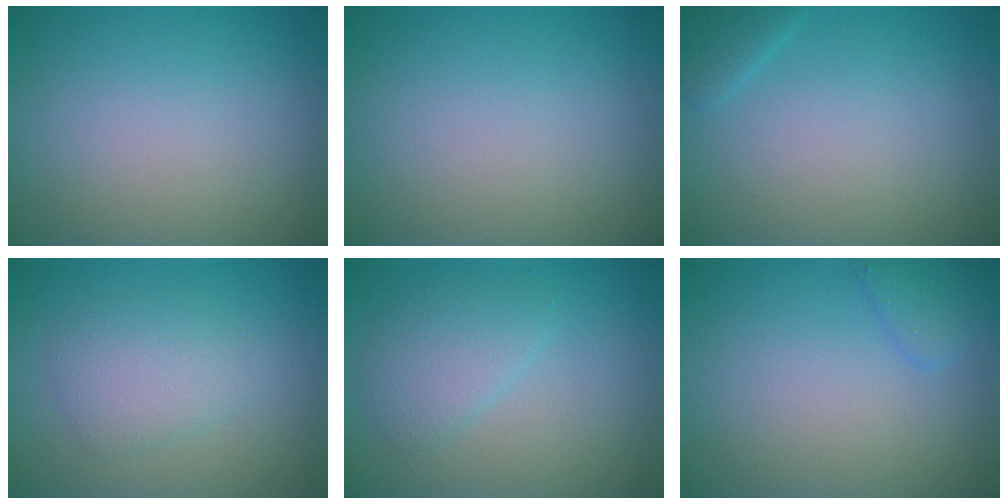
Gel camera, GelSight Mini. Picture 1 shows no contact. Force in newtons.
{"total": 0.0}
{"total": 1.4, "press": 1.4, "slide": 0.1}
{"total": 2.8, "press": 2.8, "slide": 0.2}
{"total": 2.6, "press": 2.6, "slide": 0.3}
{"total": 1.5, "press": 1.5, "slide": 0.1}